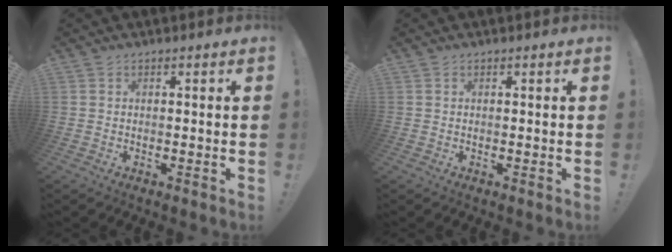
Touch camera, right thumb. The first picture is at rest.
{"total": 0.0}